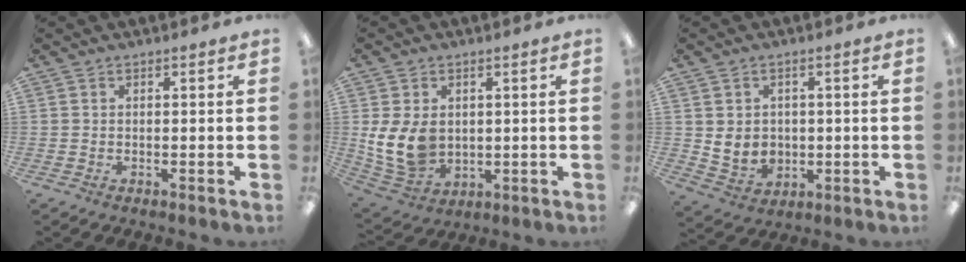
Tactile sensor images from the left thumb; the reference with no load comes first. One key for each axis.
{"total": 11.2, "fx": 0.8, "fy": 8.3, "fz": 7.5, "tx": -0.172, "ty": -0.010, "tz": 0.016}
{"total": 6.0, "fx": 0.7, "fy": 5.4, "fz": 2.5, "tx": -0.054, "ty": -0.001, "tz": 0.016}